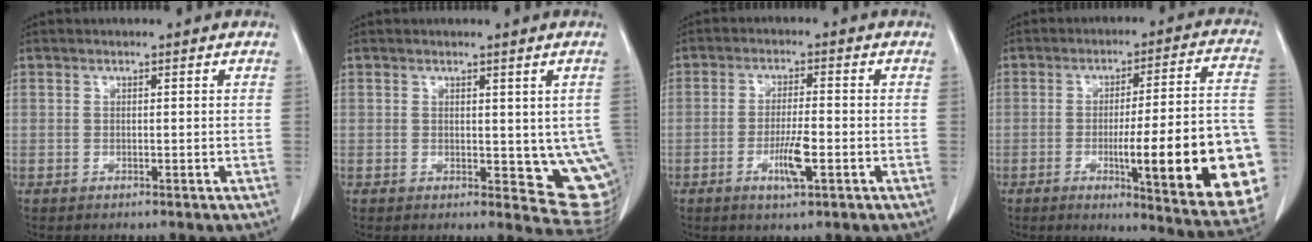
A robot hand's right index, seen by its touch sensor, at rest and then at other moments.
{"total": 8.7, "force": [0.4, 4.2, 7.6], "torque": [-0.073, -0.017, 0.010]}
{"total": 5.2, "force": [-1.9, 0.7, 4.8], "torque": [-0.089, -0.004, -0.032]}
{"total": 22.8, "force": [-6.0, 2.3, 21.9], "torque": [-0.207, 0.007, -0.068]}